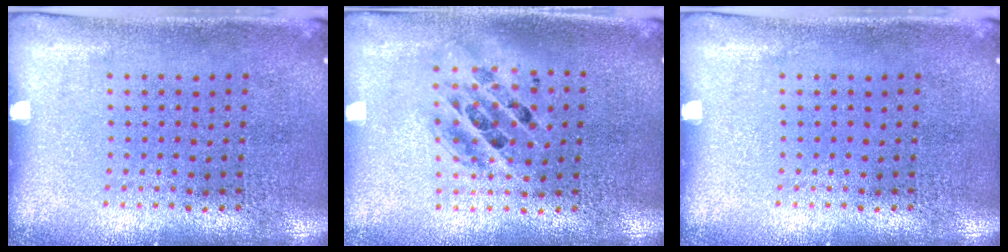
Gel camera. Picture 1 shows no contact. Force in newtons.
{"total": 1.5, "press": 1.2, "slide": 0.8}
{"total": 0.0}